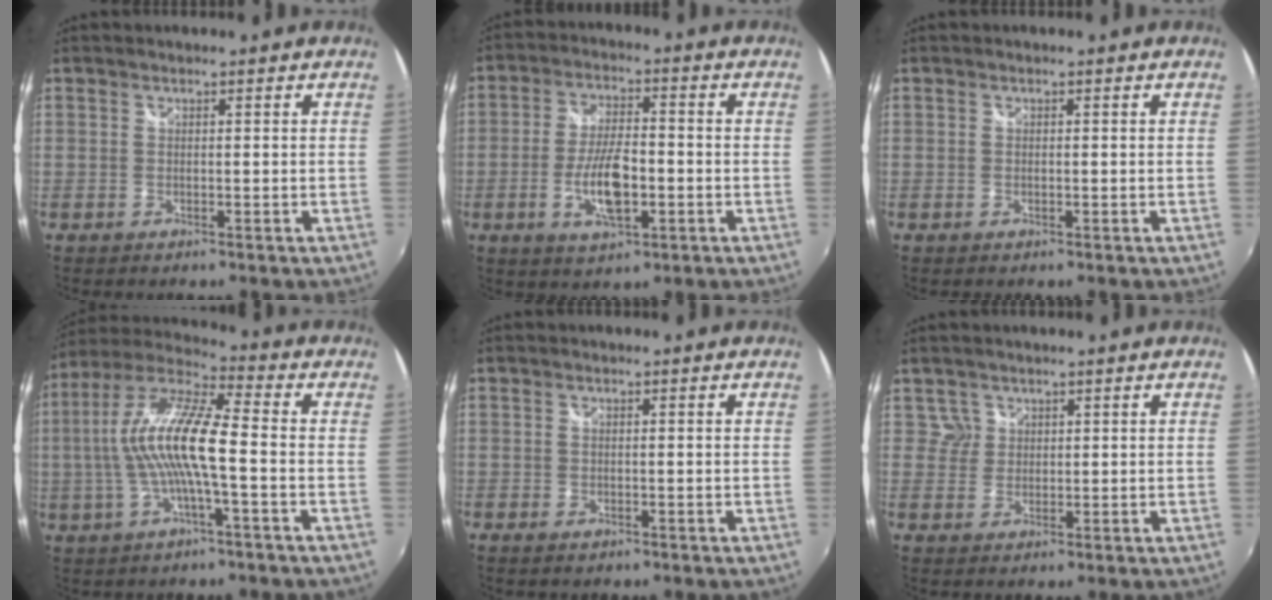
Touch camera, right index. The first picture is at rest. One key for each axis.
{"total": 9.7, "fx": -2.7, "fy": 3.8, "fz": 8.6, "tx": -0.168, "ty": -0.003, "tz": -0.048}
{"total": 0.0}
{"total": 14.1, "fx": -1.5, "fy": 2.2, "fz": 13.9, "tx": -0.263, "ty": 0.008, "tz": -0.032}
{"total": 1.2, "fx": -0.8, "fy": 0.7, "fz": 0.6, "tx": -0.012, "ty": -0.004, "tz": -0.016}
{"total": 2.1, "fx": 1.1, "fy": 1.8, "fz": -0.3, "tx": 0.020, "ty": 0.013, "tz": 0.019}